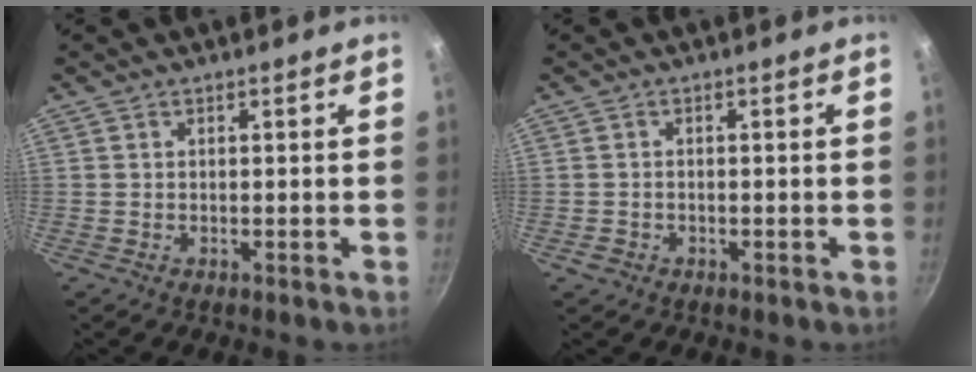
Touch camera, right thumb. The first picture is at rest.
{"total": 1.4, "force": [-0.7, 1.1, 0.5], "torque": [-0.012, 0.004, -0.009]}